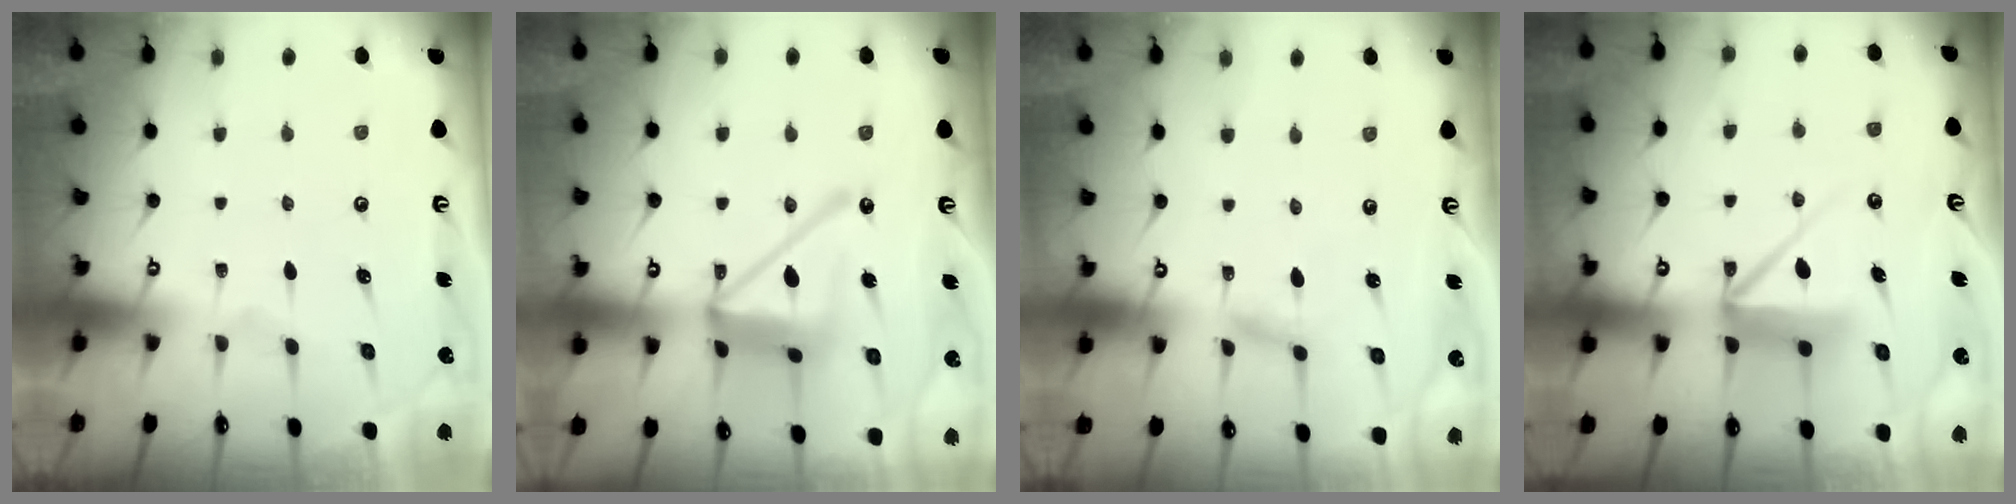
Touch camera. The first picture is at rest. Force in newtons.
{"total": 15.9, "press": 15.8, "slide": 1.4}
{"total": 2.4, "press": 2.4, "slide": 0.2}
{"total": 9.8, "press": 9.7, "slide": 1.4}